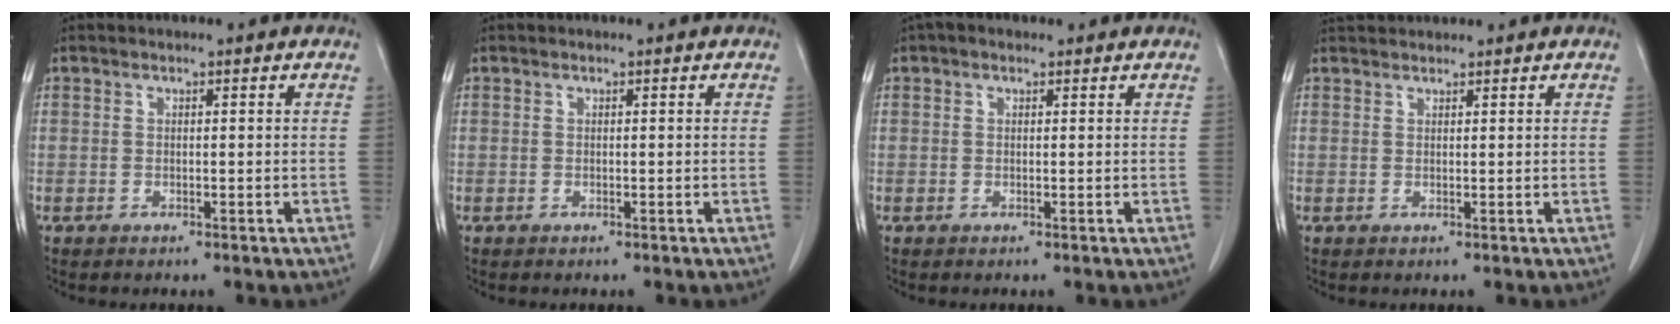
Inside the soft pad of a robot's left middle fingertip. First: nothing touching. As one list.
[{"total": 0.0}, {"total": 1.5, "force": [0.9, 0.9, 0.6], "torque": [-0.016, 0.019, 0.013]}, {"total": 2.3, "force": [2.3, 0.1, 0.1], "torque": [-0.007, 0.023, 0.044]}]